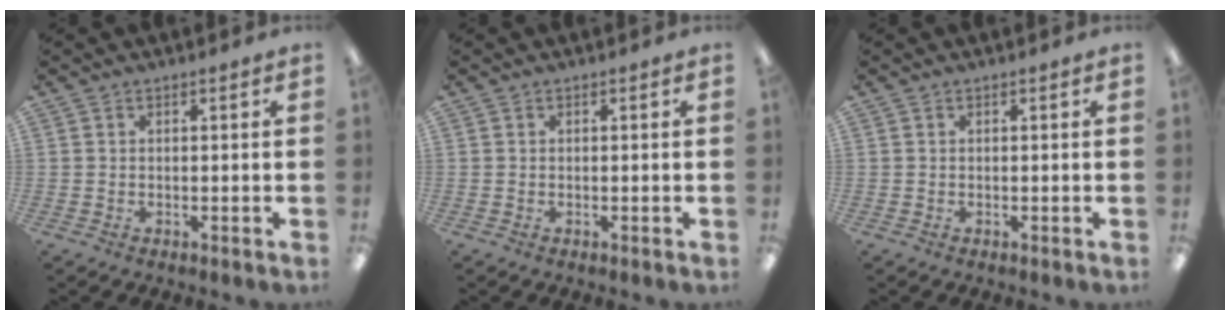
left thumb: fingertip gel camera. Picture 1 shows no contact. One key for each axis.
{"total": 0.0}
{"total": 0.0}